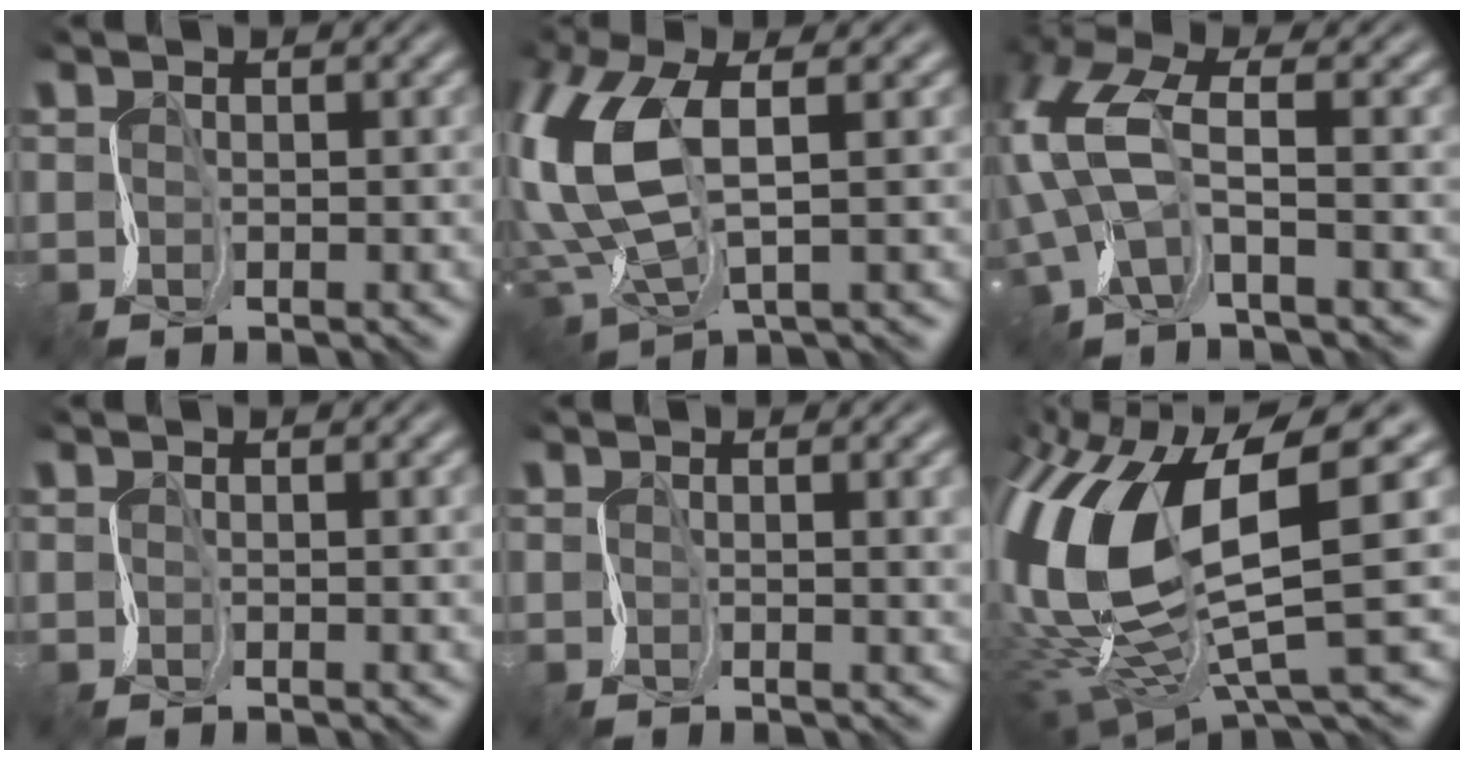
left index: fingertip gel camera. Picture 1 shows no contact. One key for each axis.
{"total": 8.6, "fx": 2.5, "fy": 4.0, "fz": 7.2, "tx": -0.197, "ty": -0.002, "tz": 0.050}
{"total": 6.7, "fx": -0.4, "fy": 2.7, "fz": 6.1, "tx": -0.159, "ty": 0.006, "tz": -0.012}
{"total": 1.9, "fx": 0.5, "fy": 0.7, "fz": 1.7, "tx": -0.015, "ty": 0.003, "tz": -0.003}
{"total": 4.3, "fx": 1.3, "fy": 1.7, "fz": 3.7, "tx": -0.032, "ty": 0.014, "tz": 0.009}
{"total": 13.3, "fx": 2.2, "fy": 5.6, "fz": 11.9, "tx": -0.278, "ty": -0.012, "tz": 0.057}